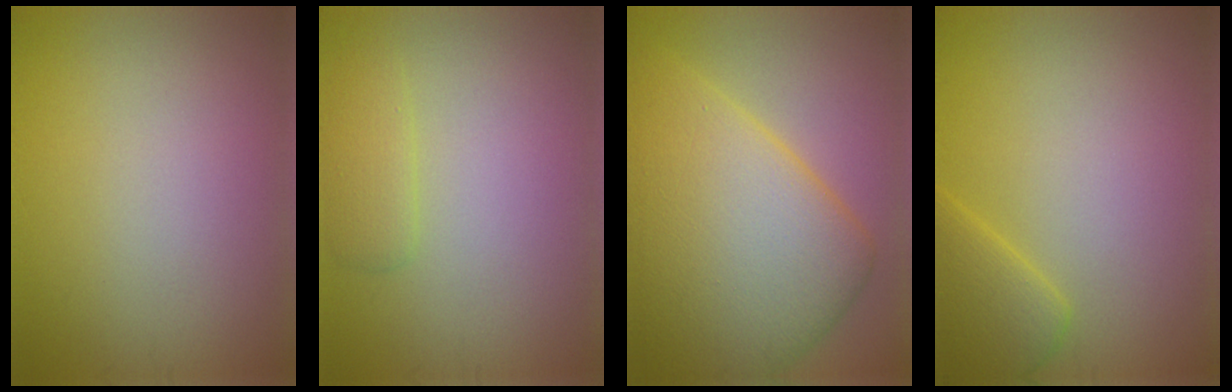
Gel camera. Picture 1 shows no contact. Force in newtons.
{"total": 1.8, "press": 1.8, "slide": 0.2}
{"total": 13.3, "press": 13.3, "slide": 0.3}
{"total": 3.2, "press": 3.2, "slide": 0.3}